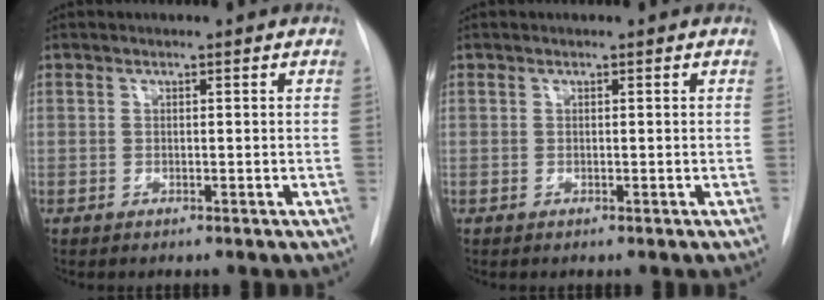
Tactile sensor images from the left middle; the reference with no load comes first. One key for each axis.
{"total": 0.0}